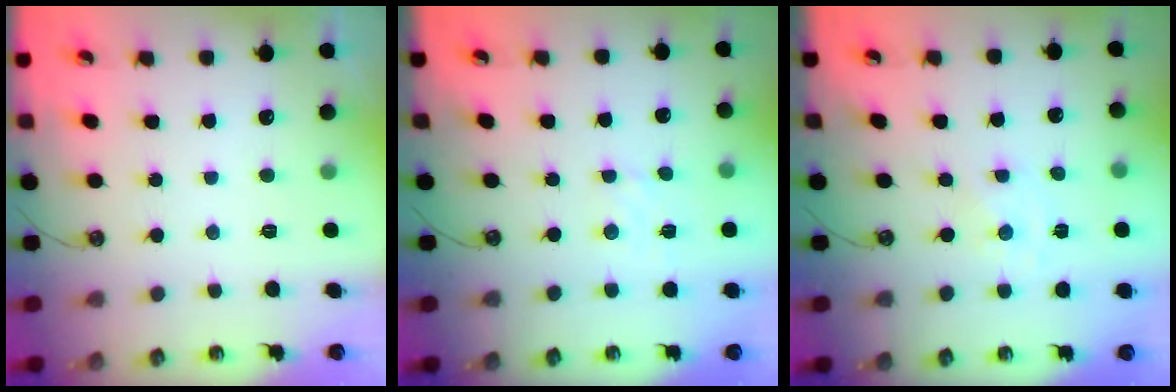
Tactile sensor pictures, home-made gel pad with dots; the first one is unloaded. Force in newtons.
{"total": 2.4, "press": 2.4, "slide": 0.4}
{"total": 0.0}